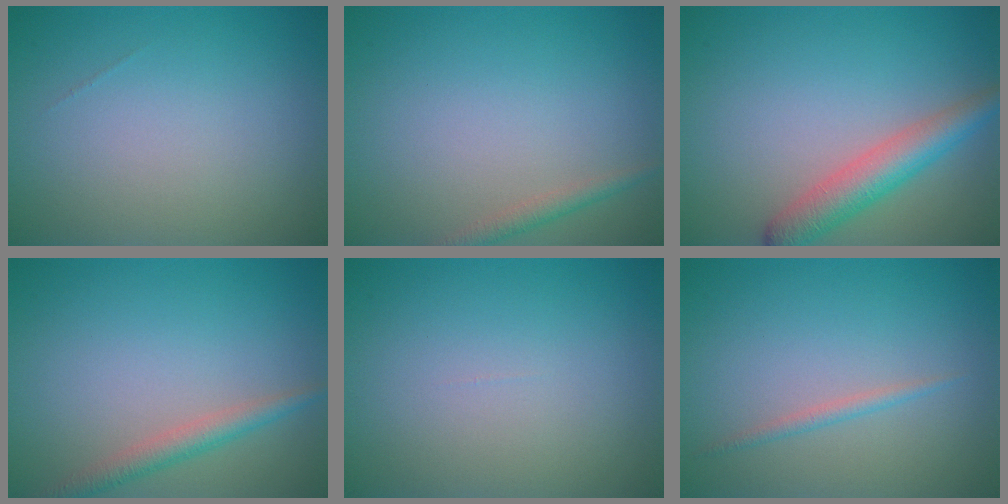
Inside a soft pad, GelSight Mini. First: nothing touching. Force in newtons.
{"total": 1.4, "press": 1.4, "slide": 0.0}
{"total": 4.2, "press": 4.2, "slide": 0.2}
{"total": 2.3, "press": 2.3, "slide": 0.1}
{"total": 0.0}
{"total": 1.0, "press": 1.0, "slide": 0.0}